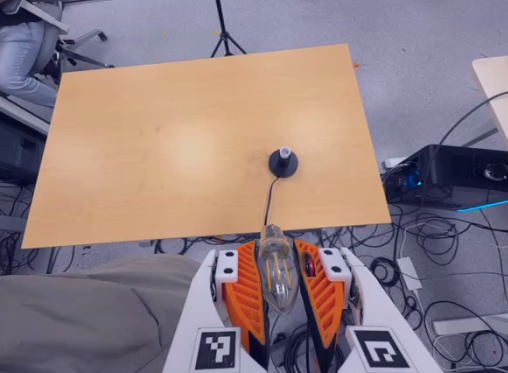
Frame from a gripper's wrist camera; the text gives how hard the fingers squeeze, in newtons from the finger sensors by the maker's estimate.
{"total": 18.9, "left": 20.7, "right": 17.1}